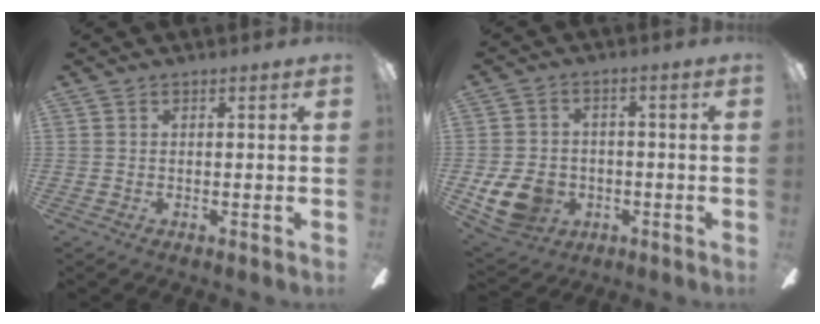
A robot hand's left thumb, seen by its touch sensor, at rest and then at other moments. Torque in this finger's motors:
{"motor_torque": [1.24, 1.61, 0.39, -0.26, 0.08]}